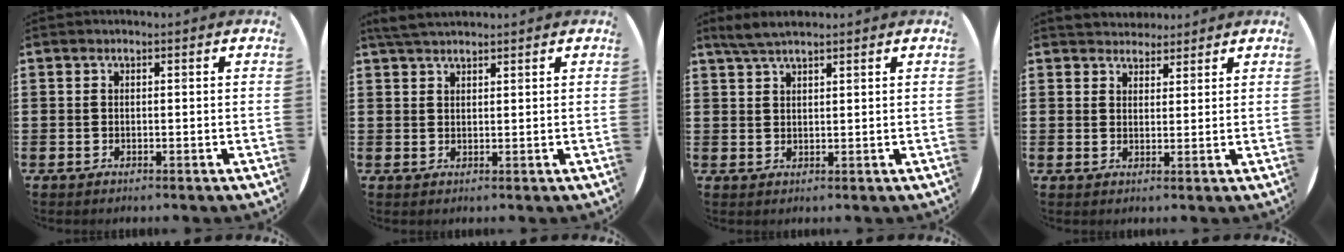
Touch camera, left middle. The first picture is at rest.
{"total": 2.9, "force": [2.6, 0.6, 1.1], "torque": [-0.028, 0.004, 0.049]}
{"total": 3.2, "force": [2.7, 0.3, 1.7], "torque": [-0.037, 0.004, 0.048]}
{"total": 2.7, "force": [2.6, 0.7, -0.3], "torque": [0.000, -0.003, 0.050]}